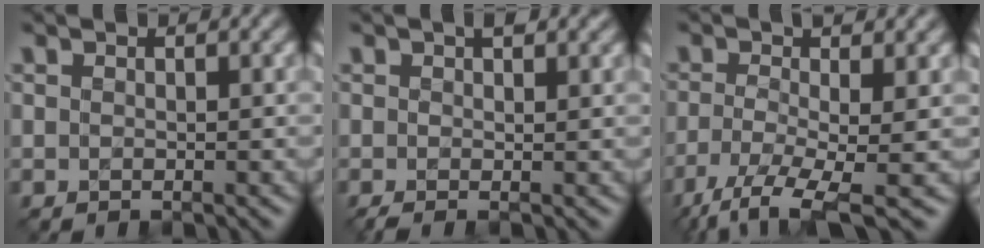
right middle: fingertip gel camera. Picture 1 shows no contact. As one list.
[{"total": 1.9, "force": [0.4, 0.6, 1.8], "torque": [-0.024, 0.003, 0.000]}, {"total": 6.5, "force": [-3.4, 1.5, 5.3], "torque": [-0.103, -0.003, -0.071]}]